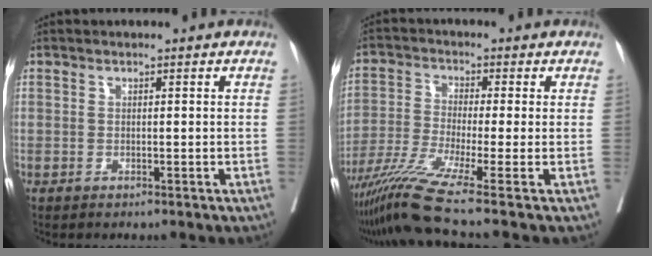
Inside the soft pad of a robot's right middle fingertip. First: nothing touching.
{"total": 9.5, "force": [-6.9, -2.6, 6.0], "torque": [-0.120, -0.025, -0.125]}